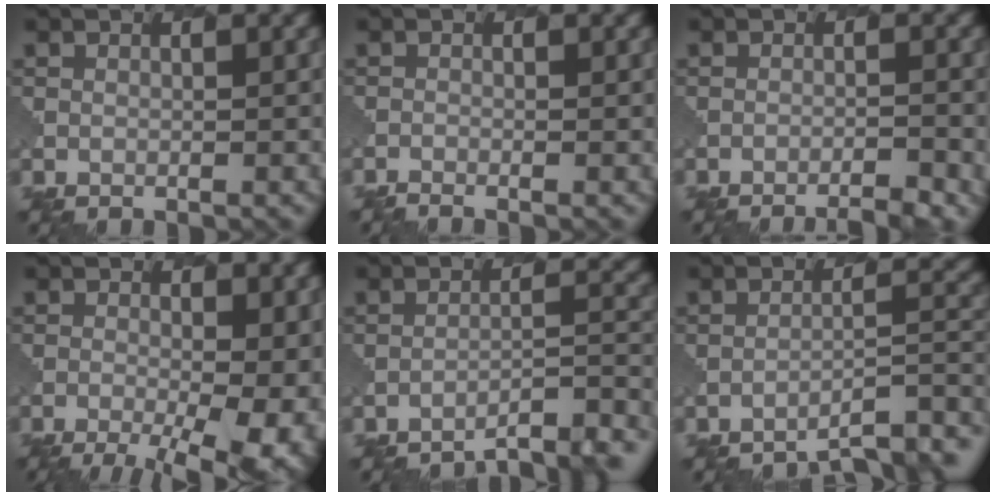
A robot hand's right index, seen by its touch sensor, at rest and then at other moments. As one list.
[{"total": 1.4, "force": [-1.2, 0.2, 0.6], "torque": [-0.006, -0.003, -0.026]}, {"total": 4.1, "force": [-3.4, 0.8, 2.0], "torque": [-0.021, 0.007, -0.050]}, {"total": 11.6, "force": [-3.7, 5.3, 9.6], "torque": [-0.109, -0.012, -0.042]}, {"total": 6.6, "force": [-6.0, 1.1, 2.6], "torque": [-0.024, 0.012, -0.084]}, {"total": 6.0, "force": [-5.0, 1.2, 3.2], "torque": [-0.036, 0.008, -0.070]}]